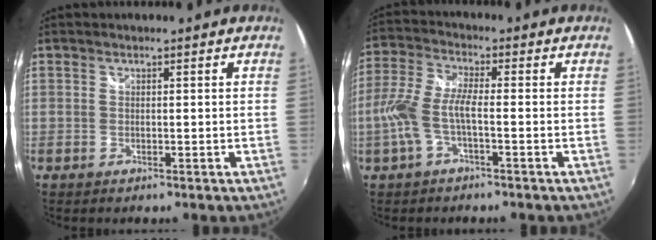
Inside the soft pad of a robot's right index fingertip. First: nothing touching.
{"total": 7.8, "force": [-2.3, 1.8, 7.2], "torque": [-0.167, 0.003, -0.045]}